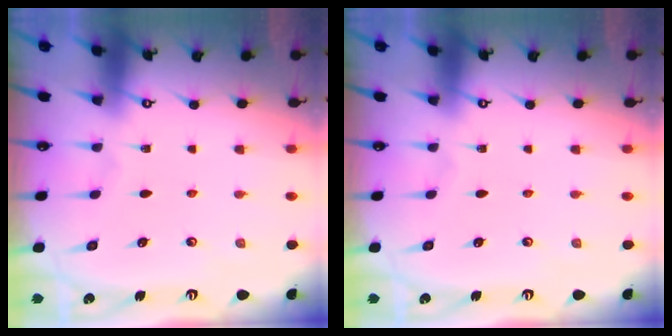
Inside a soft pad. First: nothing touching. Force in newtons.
{"total": 0.0}